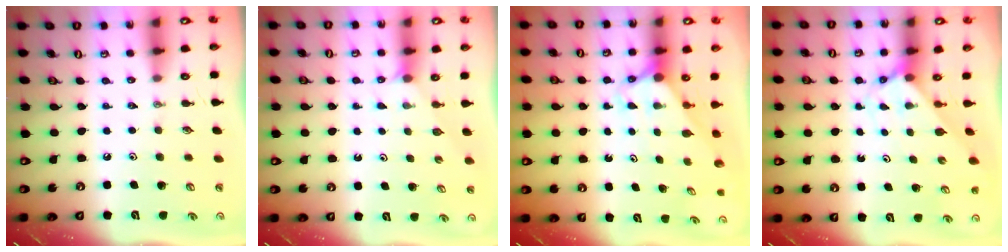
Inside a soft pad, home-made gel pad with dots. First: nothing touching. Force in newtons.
{"total": 2.5, "press": 2.4, "slide": 0.4}
{"total": 2.7, "press": 2.7, "slide": 0.0}
{"total": 2.7, "press": 2.7, "slide": 0.2}